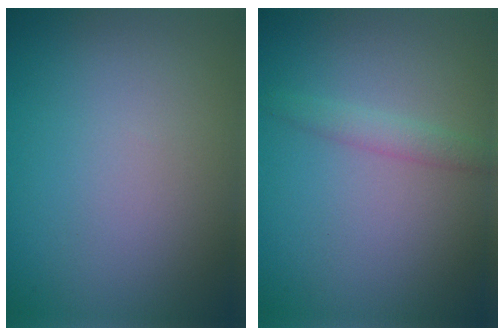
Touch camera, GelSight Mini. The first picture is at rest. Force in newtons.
{"total": 1.5, "press": 1.5, "slide": 0.1}